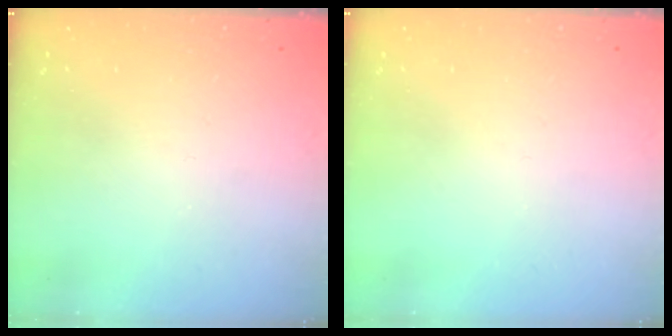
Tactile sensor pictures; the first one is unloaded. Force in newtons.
{"total": 0.0}